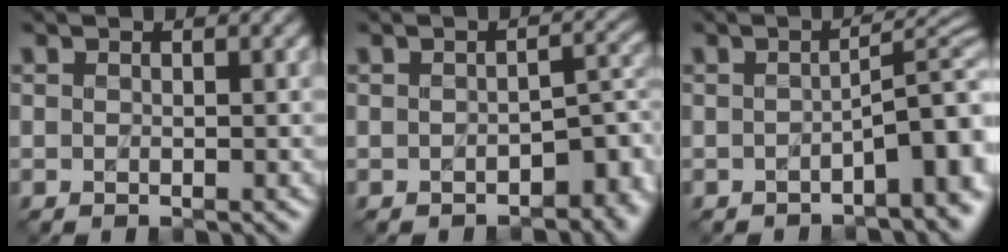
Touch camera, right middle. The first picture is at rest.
{"total": 3.8, "force": [-2.1, 1.8, 2.6], "torque": [-0.024, 0.002, -0.029]}
{"total": 6.4, "force": [-2.3, 2.0, 5.7], "torque": [-0.069, 0.006, -0.036]}